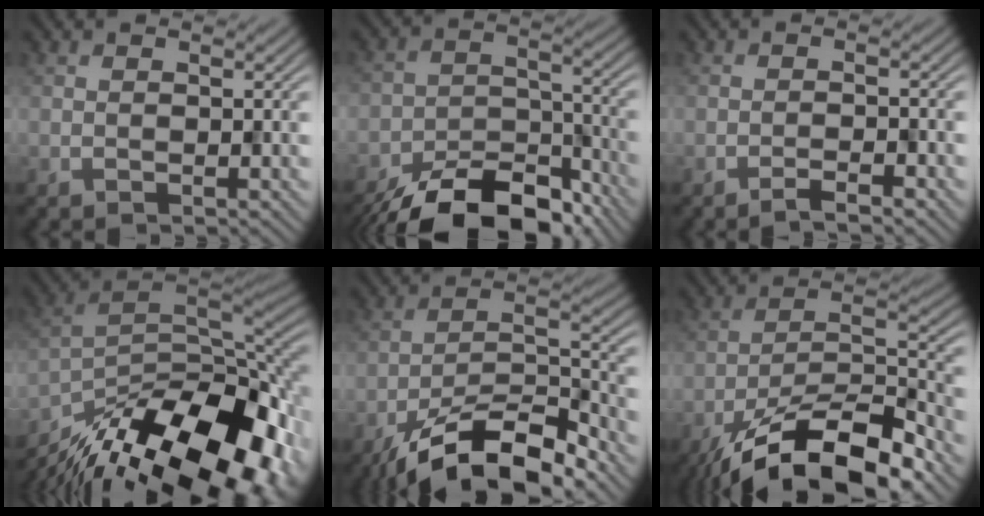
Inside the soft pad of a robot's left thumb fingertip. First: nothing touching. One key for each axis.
{"total": 14.4, "fx": -11.6, "fy": 6.1, "fz": 6.1, "tx": -0.109, "ty": -0.028, "tz": -0.179}
{"total": 2.2, "fx": -1.7, "fy": 0.2, "fz": 1.4, "tx": -0.024, "ty": 0.007, "tz": -0.034}
{"total": 19.5, "fx": -12.8, "fy": 8.0, "fz": 12.4, "tx": -0.229, "ty": -0.027, "tz": -0.202}
{"total": 13.9, "fx": -10.2, "fy": 3.9, "fz": 8.6, "tx": -0.153, "ty": 0.001, "tz": -0.196}
{"total": 15.7, "fx": -11.2, "fy": 4.5, "fz": 10.1, "tx": -0.185, "ty": 0.000, "tz": -0.211}